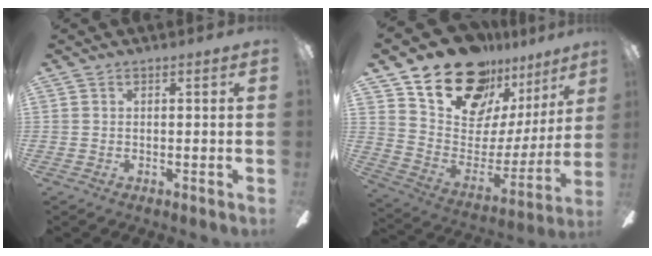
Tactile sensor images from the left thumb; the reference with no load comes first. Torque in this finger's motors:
{"motor_torque": [1.54, 0.57, 1.36, -1.41, 0.28]}